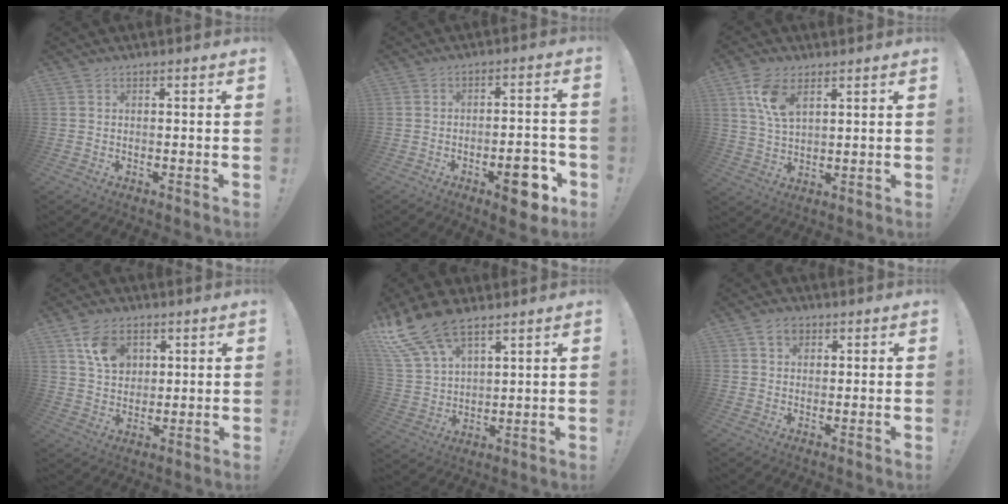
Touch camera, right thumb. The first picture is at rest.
{"total": 11.1, "force": [-5.3, 4.4, 8.6], "torque": [-0.087, 0.028, -0.081]}
{"total": 9.0, "force": [4.7, 4.7, 6.1], "torque": [-0.120, -0.009, 0.089]}
{"total": 9.5, "force": [4.6, 6.9, 4.7], "torque": [-0.064, -0.016, 0.088]}
{"total": 15.3, "force": [10.9, 7.2, 8.1], "torque": [-0.162, -0.060, 0.206]}
{"total": 4.4, "force": [2.4, 3.1, 2.0], "torque": [-0.024, -0.005, 0.042]}